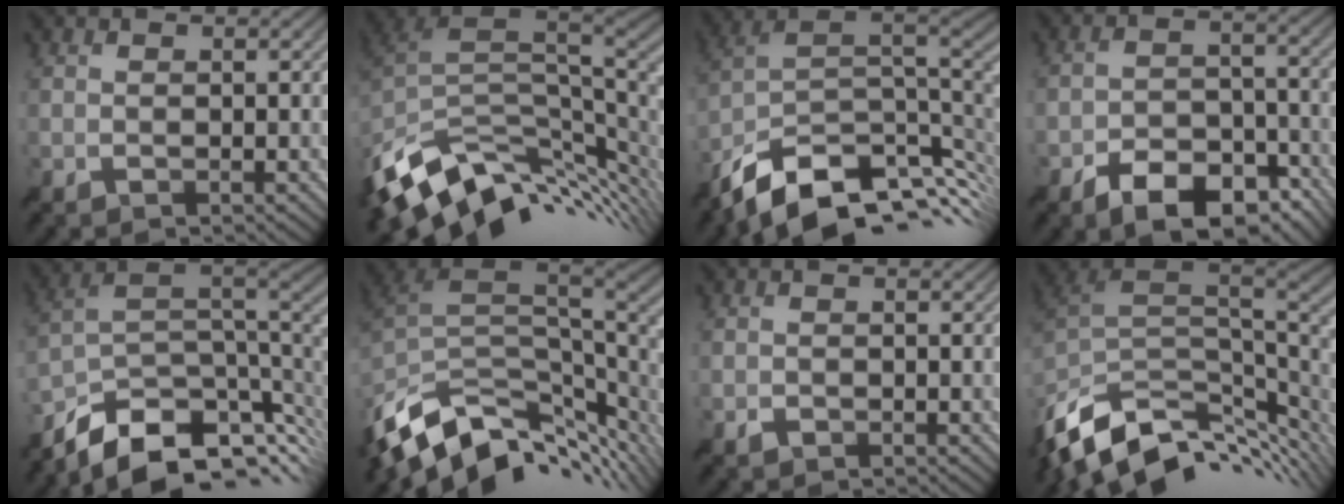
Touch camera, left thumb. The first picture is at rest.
{"total": 12.9, "force": [-3.3, 7.5, 9.9], "torque": [-0.214, -0.016, -0.049]}
{"total": 13.9, "force": [-5.2, 7.9, 10.2], "torque": [-0.219, -0.017, -0.083]}
{"total": 10.1, "force": [-6.6, 4.9, 5.9], "torque": [-0.094, -0.002, -0.112]}
{"total": 11.9, "force": [-5.6, 6.5, 8.3], "torque": [-0.186, -0.016, -0.083]}
{"total": 12.7, "force": [-4.4, 6.9, 9.7], "torque": [-0.215, -0.023, -0.065]}
{"total": 0.7, "force": [0.1, 0.6, 0.3], "torque": [-0.007, 0.005, 0.000]}
{"total": 12.0, "force": [-4.2, 6.5, 9.2], "torque": [-0.202, -0.007, -0.065]}